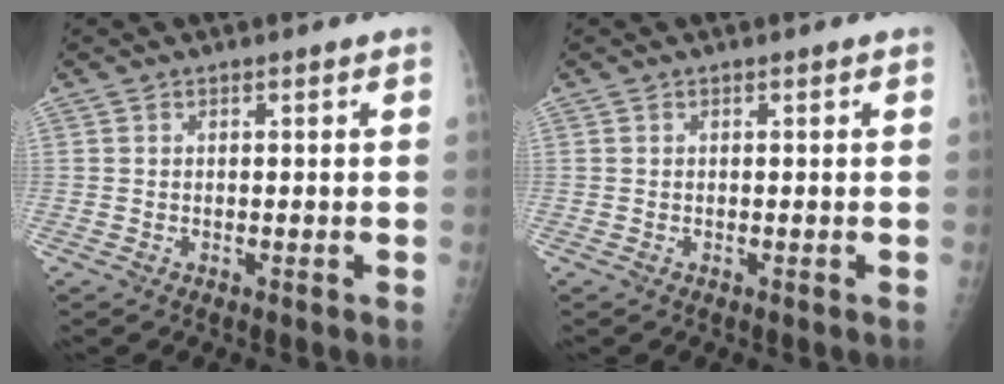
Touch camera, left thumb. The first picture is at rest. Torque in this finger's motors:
{"motor_torque": [0.05, 0.05, -0.04, -0.03, 0.00]}